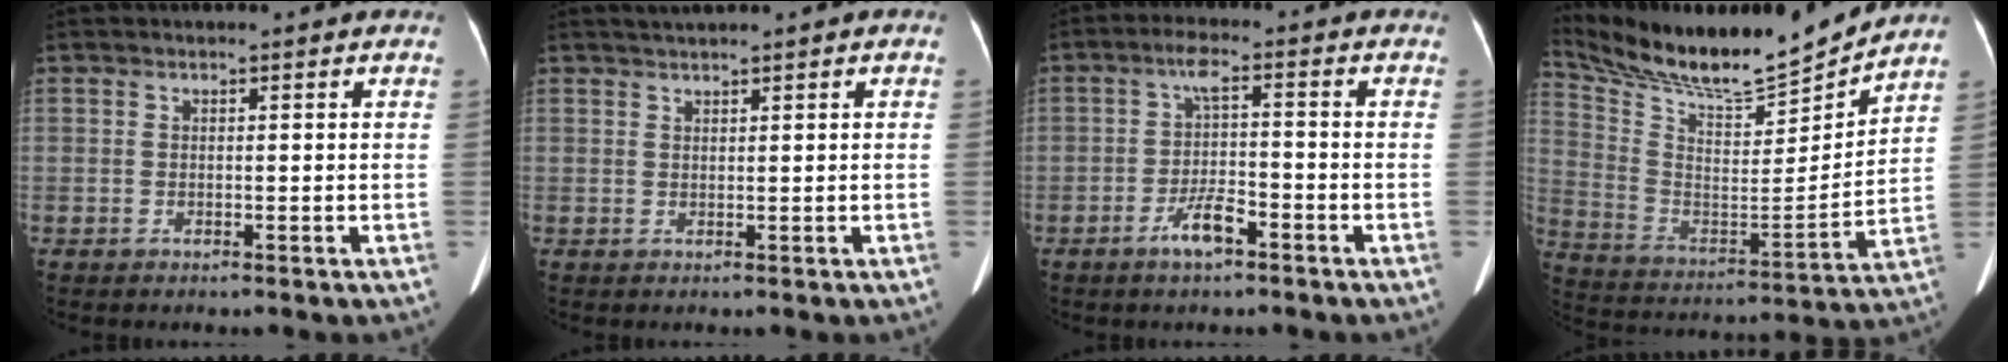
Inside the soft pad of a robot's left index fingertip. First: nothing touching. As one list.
[{"total": 1.3, "force": [1.0, 0.0, 0.8], "torque": [-0.016, 0.018, 0.022]}, {"total": 5.4, "force": [-3.1, 1.1, 4.3], "torque": [-0.087, -0.002, -0.057]}, {"total": 19.9, "force": [18.2, 1.0, 8.0], "torque": [-0.162, -0.023, 0.307]}]